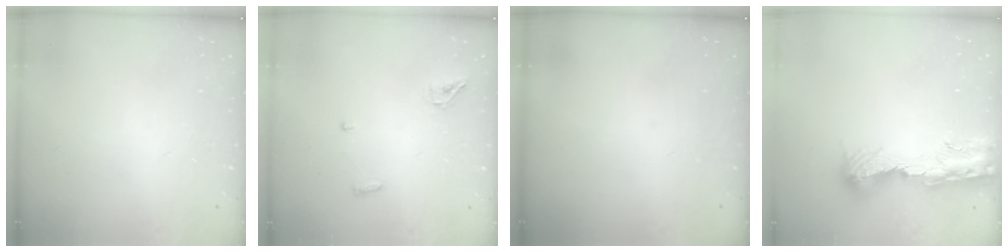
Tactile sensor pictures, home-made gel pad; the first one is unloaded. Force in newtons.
{"total": 4.3, "press": 4.0, "slide": 1.4}
{"total": 0.0}
{"total": 13.0, "press": 12.9, "slide": 1.3}